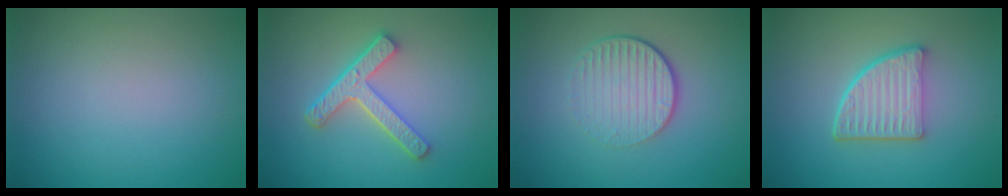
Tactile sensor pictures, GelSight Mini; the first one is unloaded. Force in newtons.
{"total": 4.3, "press": 3.3, "slide": 2.7}
{"total": 4.7, "press": 2.8, "slide": 3.7}
{"total": 5.0, "press": 3.7, "slide": 3.4}